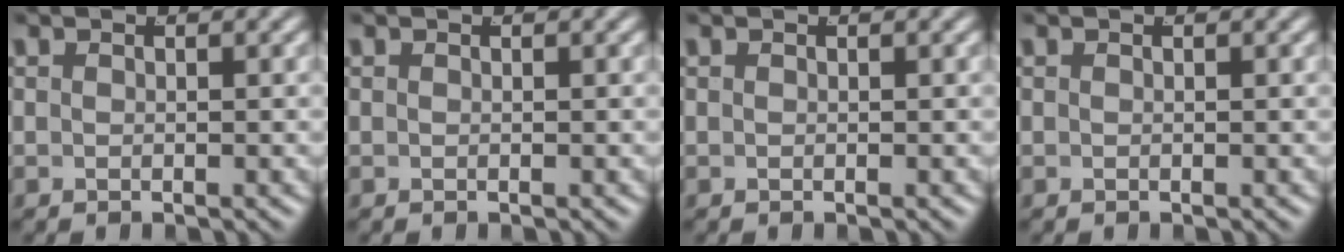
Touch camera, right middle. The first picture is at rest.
{"total": 0.0}
{"total": 0.0}
{"total": 0.0}